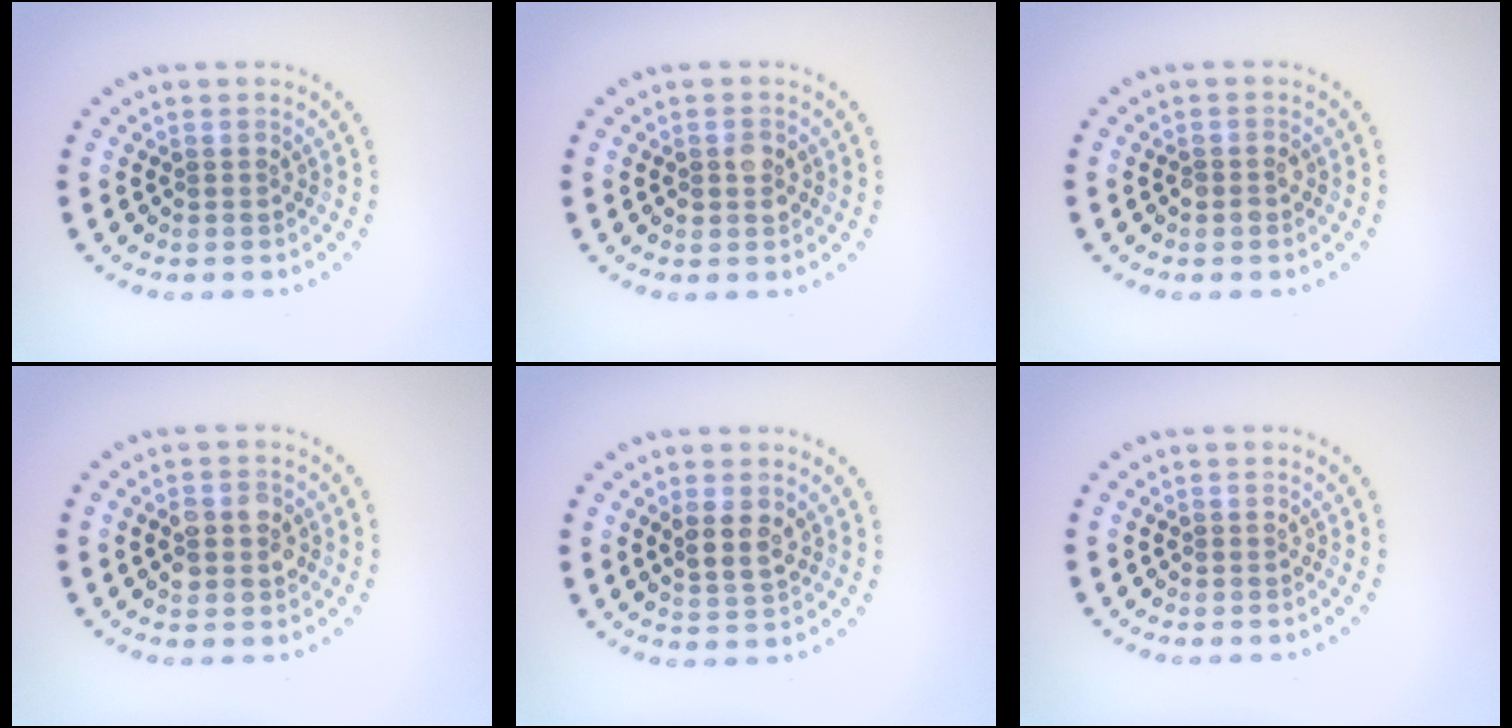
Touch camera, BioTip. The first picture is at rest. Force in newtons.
{"total": 1.5, "press": 1.5, "slide": 0.2}
{"total": 1.0, "press": 1.0, "slide": 0.2}
{"total": 2.5, "press": 2.5, "slide": 0.3}
{"total": 2.5, "press": 2.3, "slide": 0.9}
{"total": 0.0}